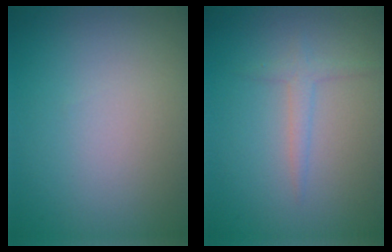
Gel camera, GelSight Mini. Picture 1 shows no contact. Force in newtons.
{"total": 1.4, "press": 1.4, "slide": 0.1}